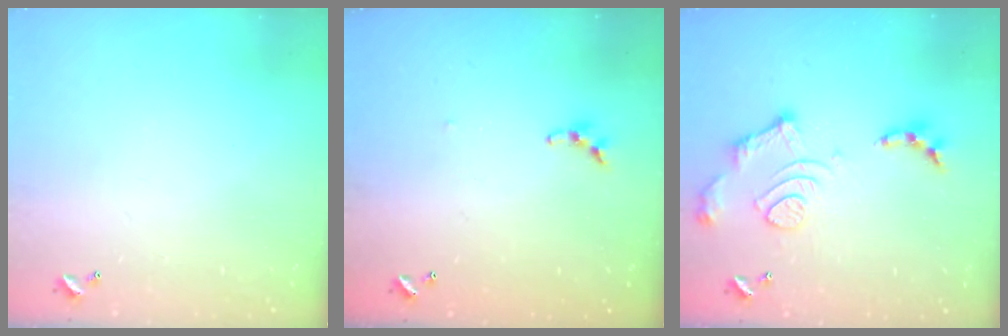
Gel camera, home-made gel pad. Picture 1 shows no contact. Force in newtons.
{"total": 5.5, "press": 5.5, "slide": 0.6}
{"total": 13.2, "press": 13.2, "slide": 1.2}